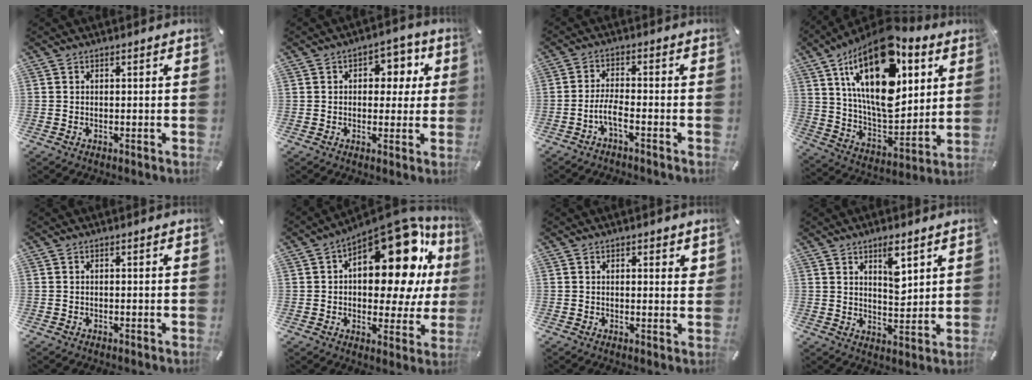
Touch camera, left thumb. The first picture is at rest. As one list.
[{"total": 6.5, "force": [1.2, 5.1, 3.7], "torque": [-0.029, -0.002, 0.009]}, {"total": 4.9, "force": [-2.5, 1.3, 4.0], "torque": [-0.086, 0.002, -0.049]}, {"total": 26.2, "force": [11.4, 13.9, 19.1], "torque": [-0.352, -0.060, 0.188]}, {"total": 0.0}, {"total": 24.3, "force": [9.1, 12.2, 18.9], "torque": [-0.240, -0.071, 0.150]}, {"total": 2.1, "force": [1.2, 1.1, 1.4], "torque": [-0.013, -0.005, 0.018]}, {"total": 6.6, "force": [4.4, 3.0, 3.8], "torque": [-0.040, -0.033, 0.070]}]